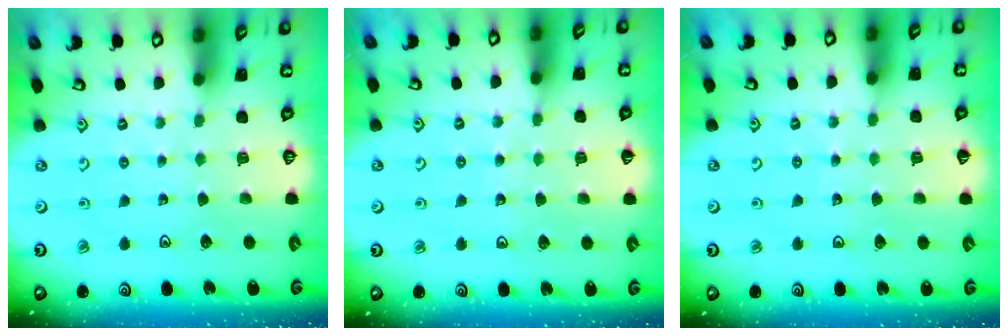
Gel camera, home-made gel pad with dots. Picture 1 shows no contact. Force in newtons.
{"total": 5.1, "press": 5.0, "slide": 0.5}
{"total": 2.9, "press": 2.9, "slide": 0.3}